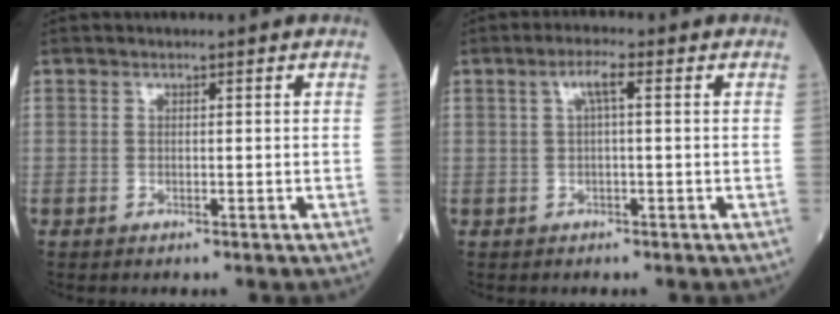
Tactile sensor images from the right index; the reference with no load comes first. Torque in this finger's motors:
{"motor_torque": [0.30, 0.13, 0.12, 0.06]}